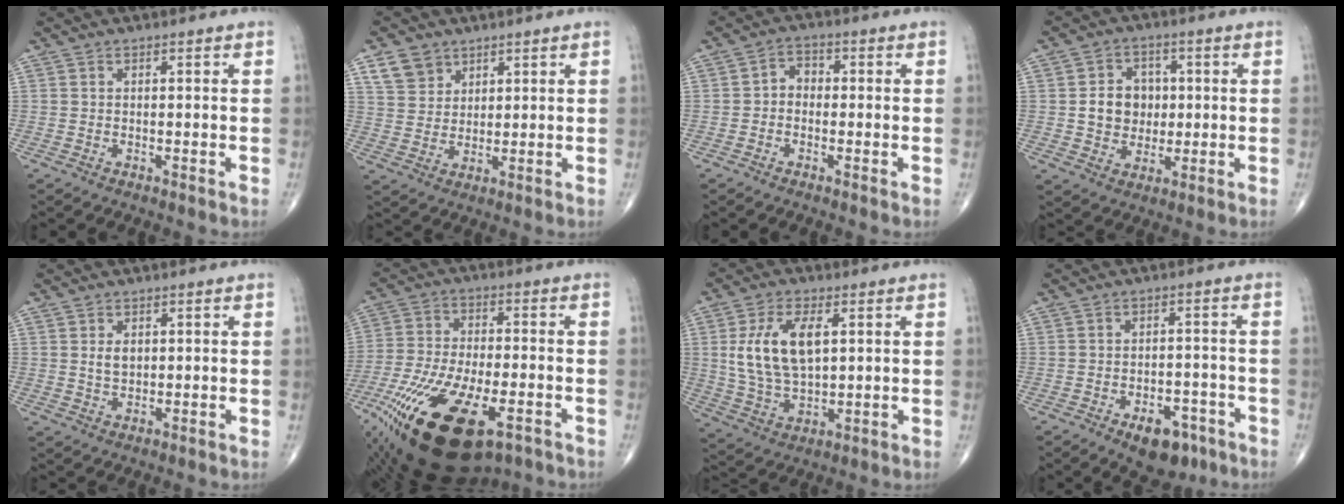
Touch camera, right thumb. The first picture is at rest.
{"total": 5.9, "force": [3.6, 4.3, 1.8], "torque": [-0.015, -0.017, 0.073]}
{"total": 3.3, "force": [-0.5, 2.6, 1.9], "torque": [-0.007, 0.016, -0.023]}
{"total": 8.2, "force": [0.5, 7.1, 4.2], "torque": [-0.029, 0.004, 0.007]}
{"total": 2.9, "force": [0.7, 1.9, 2.0], "torque": [-0.027, -0.006, 0.015]}
{"total": 23.6, "force": [-11.9, 10.0, 17.7], "torque": [-0.364, 0.006, -0.200]}
{"total": 13.1, "force": [2.8, 7.0, 10.8], "torque": [-0.204, -0.008, 0.060]}
{"total": 8.5, "force": [-4.8, 4.8, 5.1], "torque": [-0.049, 0.026, -0.062]}